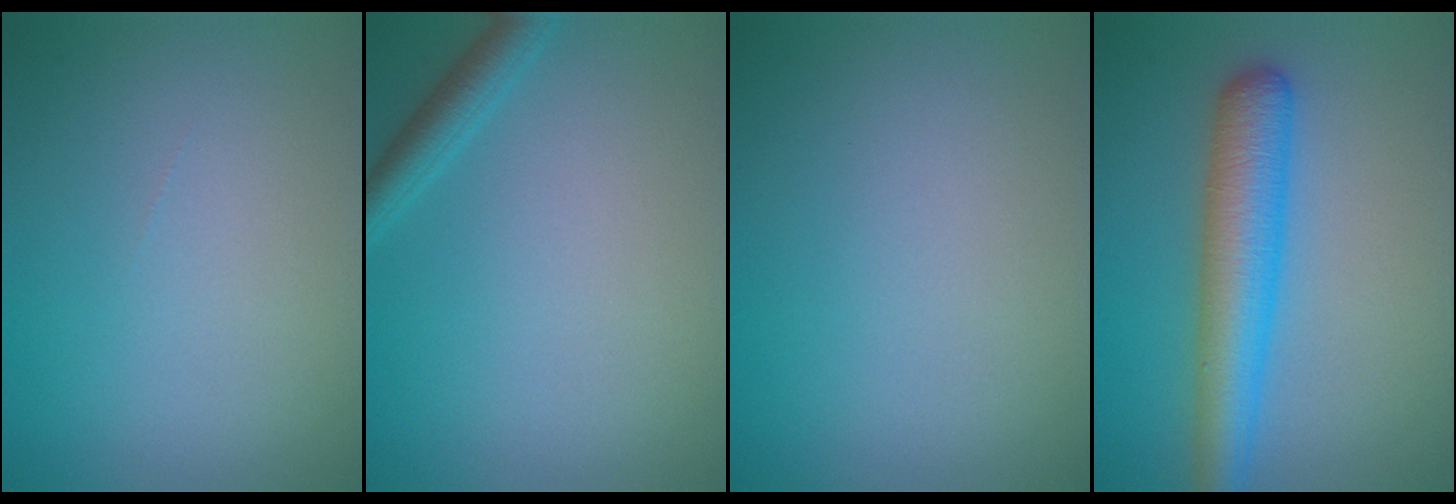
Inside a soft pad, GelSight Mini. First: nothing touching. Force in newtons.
{"total": 2.3, "press": 2.2, "slide": 0.2}
{"total": 0.0}
{"total": 5.6, "press": 5.6, "slide": 0.1}